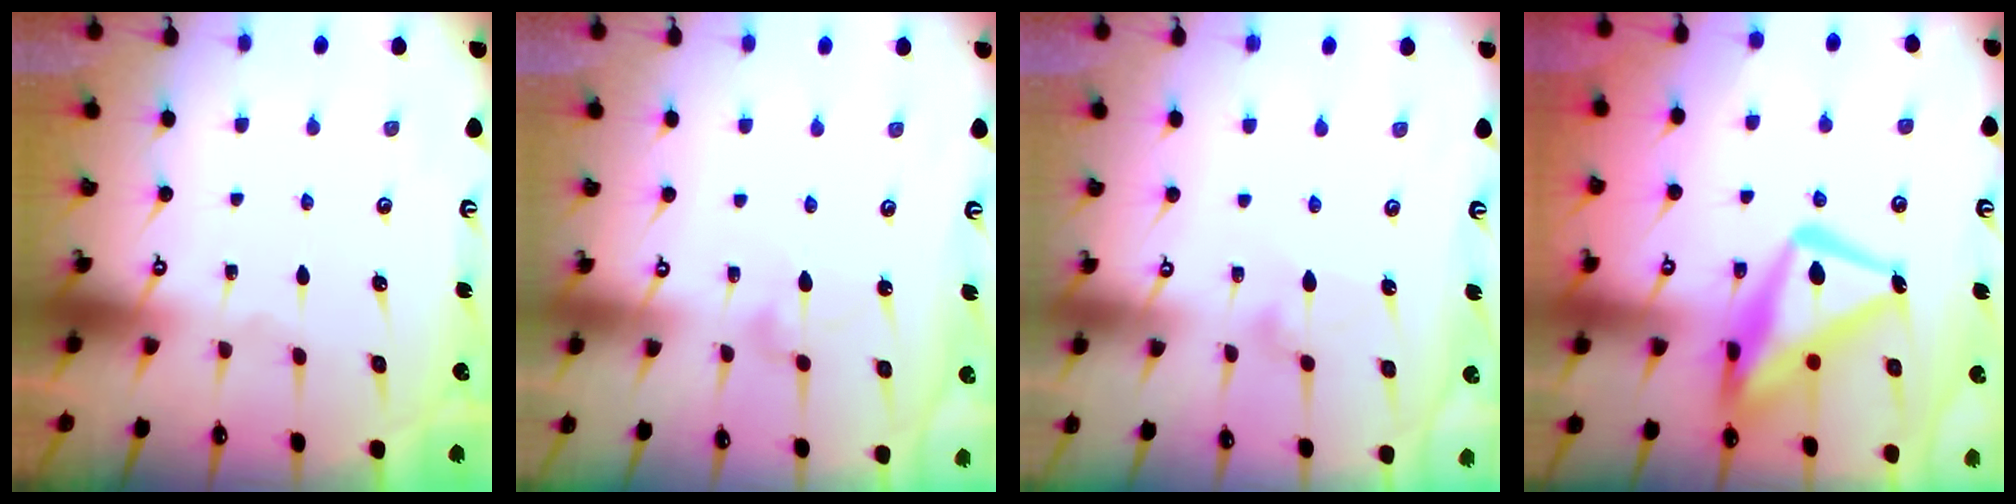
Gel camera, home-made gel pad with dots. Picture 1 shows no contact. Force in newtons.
{"total": 6.6, "press": 6.6, "slide": 0.4}
{"total": 7.5, "press": 7.5, "slide": 0.4}
{"total": 17.3, "press": 17.2, "slide": 1.9}